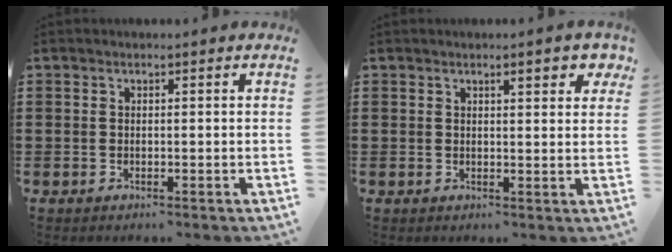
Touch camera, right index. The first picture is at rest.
{"total": 3.0, "force": [1.6, 0.7, 2.4], "torque": [-0.034, -0.001, 0.023]}